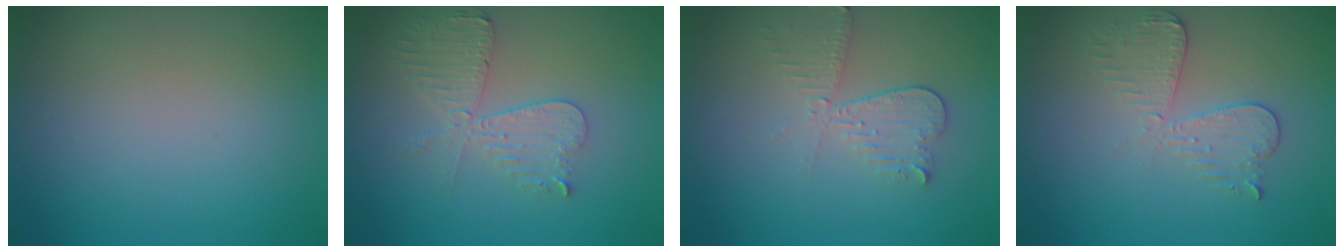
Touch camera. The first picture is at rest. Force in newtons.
{"total": 4.1, "press": 3.6, "slide": 2.0}
{"total": 3.1, "press": 2.7, "slide": 1.6}
{"total": 3.0, "press": 2.7, "slide": 1.2}